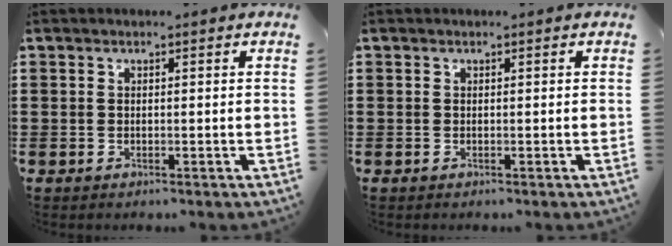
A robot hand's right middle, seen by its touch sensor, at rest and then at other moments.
{"total": 0.0}